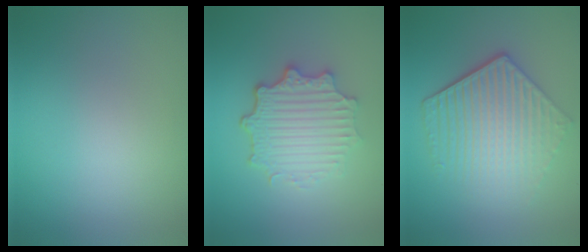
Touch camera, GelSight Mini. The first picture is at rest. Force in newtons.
{"total": 5.0, "press": 3.8, "slide": 3.2}
{"total": 5.7, "press": 4.2, "slide": 3.8}